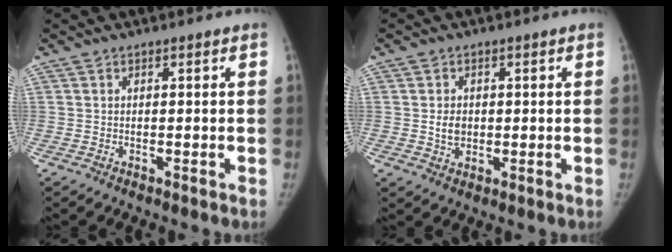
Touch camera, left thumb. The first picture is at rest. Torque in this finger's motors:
{"motor_torque": [0.06, 0.03, 0.21, -0.32, 0.03]}